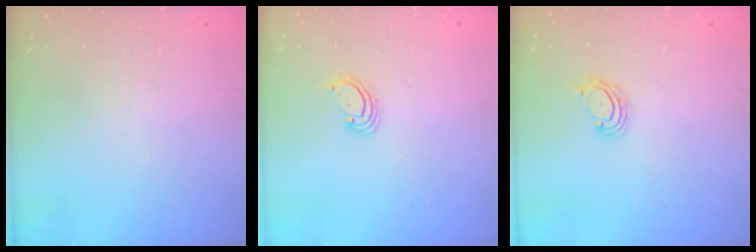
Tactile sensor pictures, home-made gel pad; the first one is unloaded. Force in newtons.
{"total": 2.7, "press": 2.7, "slide": 0.3}
{"total": 4.2, "press": 4.2, "slide": 0.5}